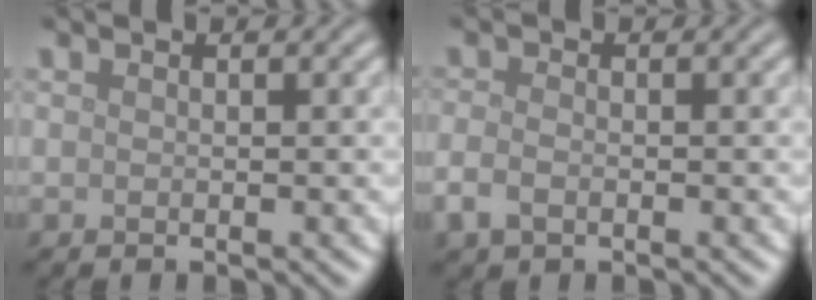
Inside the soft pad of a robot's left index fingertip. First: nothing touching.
{"total": 2.1, "force": [-0.9, 1.3, 1.3], "torque": [-0.031, -0.004, -0.024]}